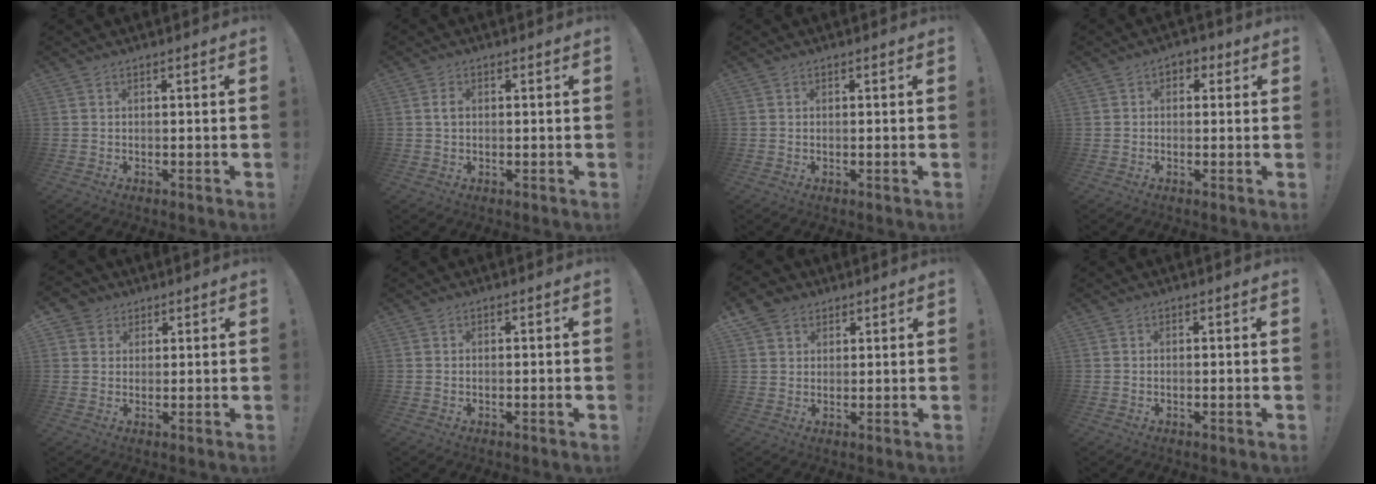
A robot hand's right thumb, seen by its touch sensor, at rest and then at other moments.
{"total": 2.1, "force": [0.2, 1.3, 1.6], "torque": [-0.033, 0.006, 0.003]}
{"total": 0.6, "force": [0.0, -0.1, 0.6], "torque": [-0.013, 0.001, -0.001]}
{"total": 3.2, "force": [0.2, 2.6, 1.9], "torque": [-0.014, 0.004, 0.000]}
{"total": 4.7, "force": [2.3, 4.1, 0.7], "torque": [-0.012, -0.010, 0.045]}
{"total": 1.1, "force": [-0.2, 0.0, 1.1], "torque": [-0.020, 0.001, -0.004]}
{"total": 6.1, "force": [3.4, 4.9, 1.5], "torque": [-0.020, -0.014, 0.068]}
{"total": 0.7, "force": [0.0, -0.1, 0.7], "torque": [-0.022, 0.004, 0.001]}